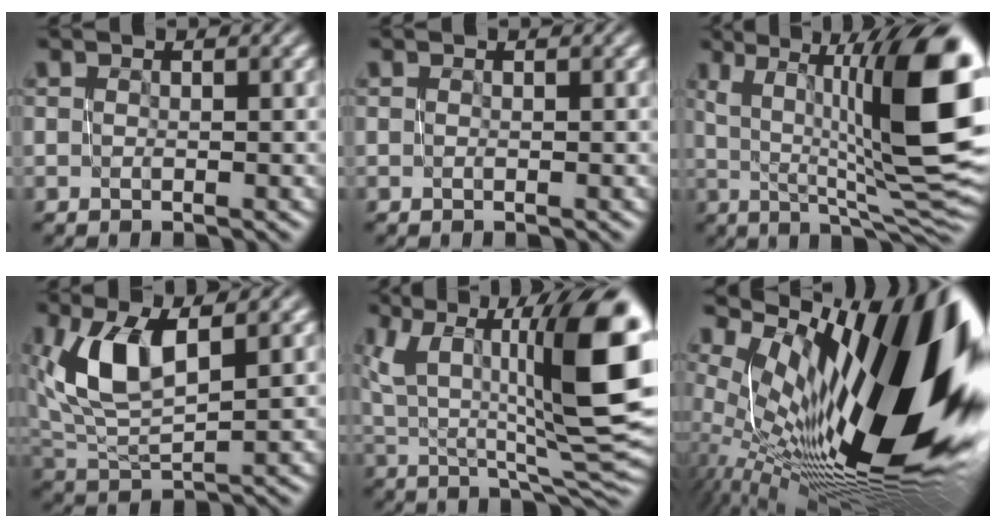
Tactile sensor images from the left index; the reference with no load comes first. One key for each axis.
{"total": 0.0}
{"total": 13.7, "fx": 2.5, "fy": 3.8, "fz": 12.9, "tx": -0.190, "ty": 0.013, "tz": 0.043}
{"total": 6.5, "fx": 2.5, "fy": 3.0, "fz": 5.2, "tx": -0.120, "ty": 0.005, "tz": 0.049}
{"total": 13.7, "fx": 3.5, "fy": 4.8, "fz": 12.4, "tx": -0.194, "ty": 0.010, "tz": 0.055}
{"total": 19.8, "fx": 3.9, "fy": 8.1, "fz": 17.6, "tx": -0.261, "ty": 0.007, "tz": 0.065}